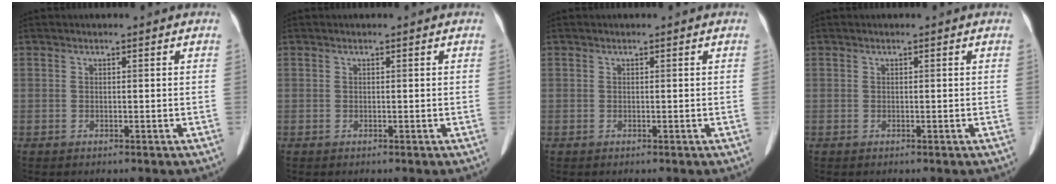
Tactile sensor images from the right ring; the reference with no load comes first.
{"total": 0.0}
{"total": 0.0}
{"total": 0.0}